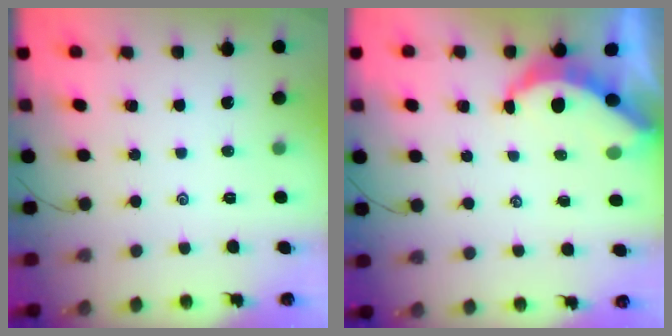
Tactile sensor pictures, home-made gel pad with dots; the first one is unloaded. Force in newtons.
{"total": 6.3, "press": 6.3, "slide": 0.6}